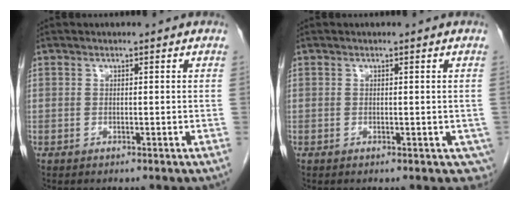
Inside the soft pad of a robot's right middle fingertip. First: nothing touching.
{"total": 2.1, "force": [-0.4, 1.4, 1.5], "torque": [-0.013, -0.001, -0.003]}